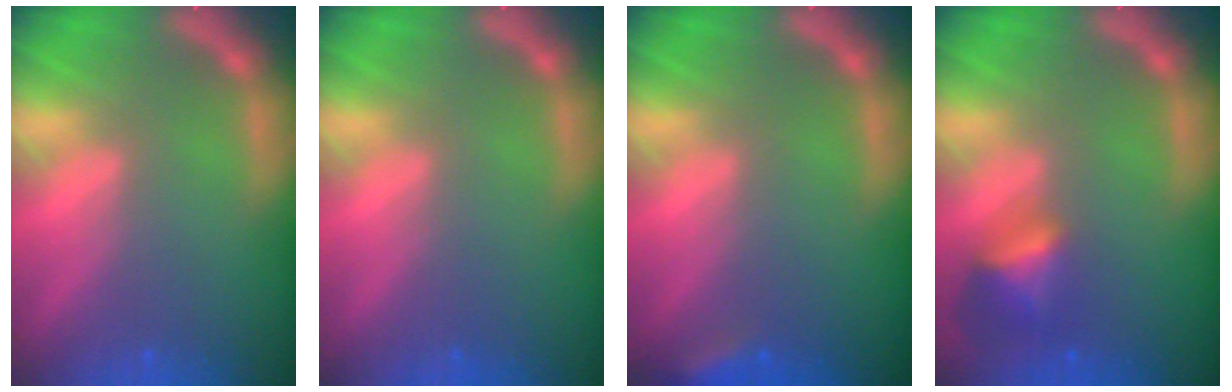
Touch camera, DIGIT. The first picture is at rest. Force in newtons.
{"total": 0.0}
{"total": 2.4}
{"total": 3.5}